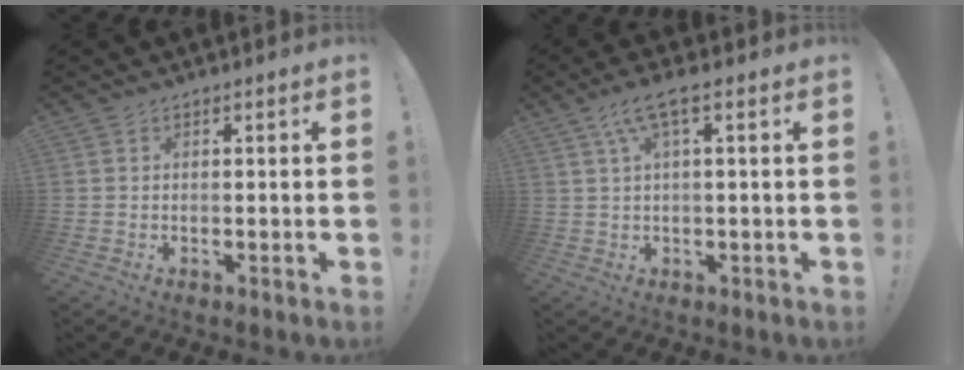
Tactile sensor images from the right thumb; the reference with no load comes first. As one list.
[{"total": 6.5, "force": [2.3, 1.5, 5.9], "torque": [-0.111, -0.002, 0.042]}]